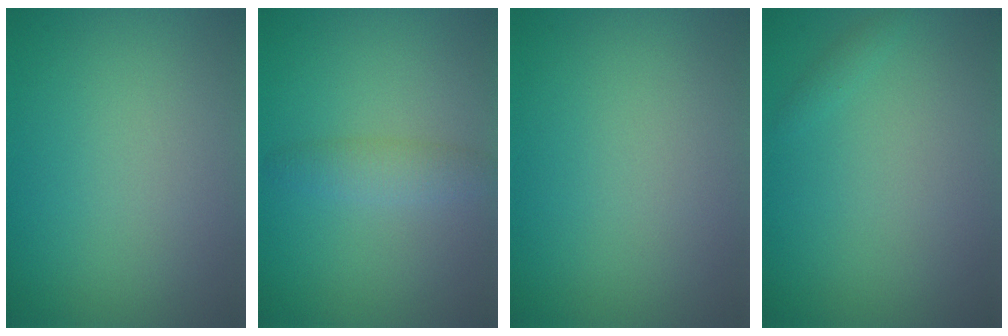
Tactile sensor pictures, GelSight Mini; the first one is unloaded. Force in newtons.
{"total": 1.9, "press": 1.9, "slide": 0.0}
{"total": 0.0}
{"total": 0.6, "press": 0.6, "slide": 0.0}